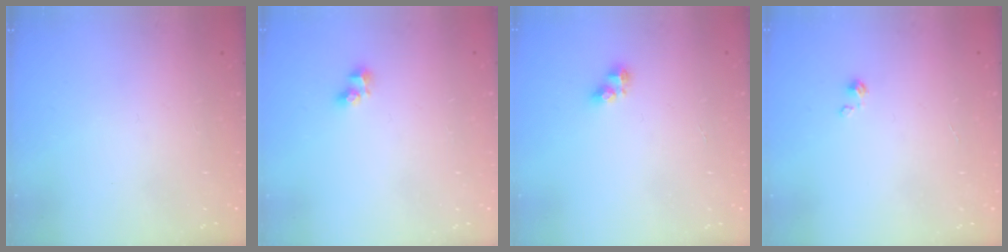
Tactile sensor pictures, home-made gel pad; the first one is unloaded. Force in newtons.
{"total": 2.7, "press": 2.5, "slide": 1.0}
{"total": 6.1, "press": 6.1, "slide": 0.7}
{"total": 0.0}